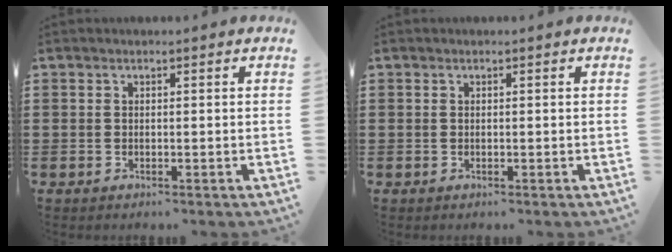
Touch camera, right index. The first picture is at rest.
{"total": 0.0}